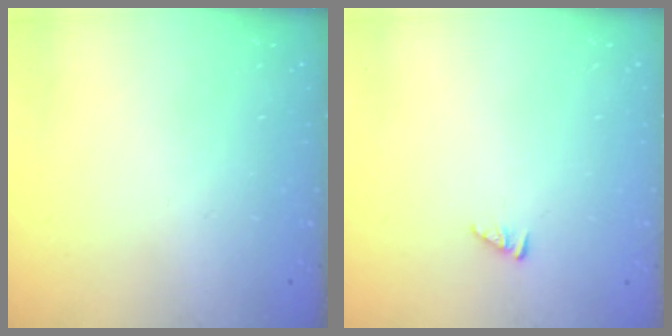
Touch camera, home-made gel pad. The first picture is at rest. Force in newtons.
{"total": 1.7, "press": 1.7, "slide": 0.3}